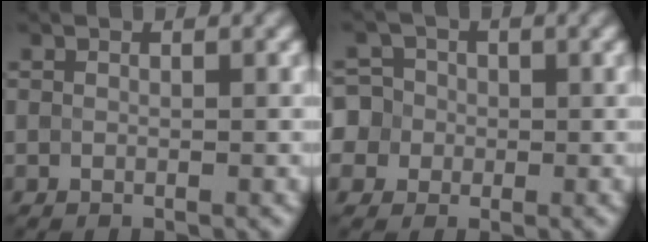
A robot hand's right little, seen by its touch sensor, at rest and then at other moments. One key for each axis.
{"total": 6.9, "fx": -0.8, "fy": 6.5, "fz": 1.9, "tx": -0.045, "ty": 0.024, "tz": -0.051}